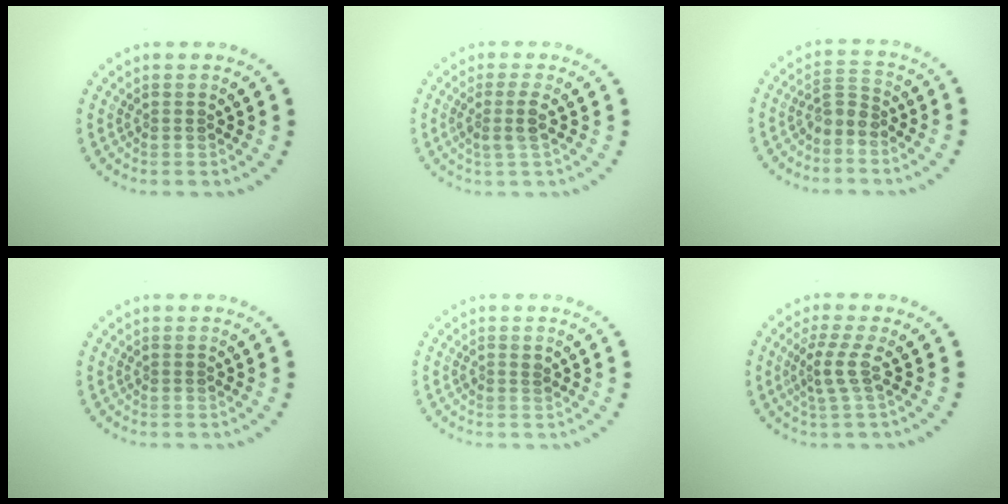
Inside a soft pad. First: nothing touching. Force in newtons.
{"total": 1.9, "press": 1.6, "slide": 1.1}
{"total": 1.9, "press": 1.5, "slide": 1.2}
{"total": 0.0}
{"total": 0.7, "press": 0.7, "slide": 0.2}
{"total": 2.3, "press": 1.5, "slide": 1.7}